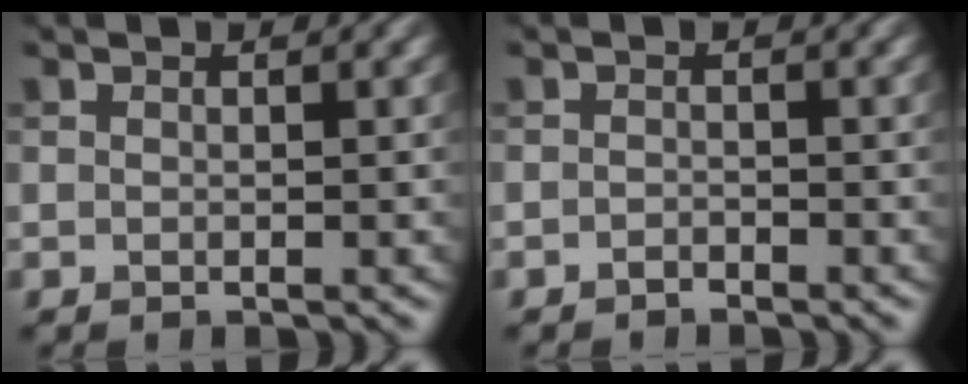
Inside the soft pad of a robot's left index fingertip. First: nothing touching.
{"total": 0.7, "force": [-0.6, 0.2, 0.2], "torque": [-0.002, 0.001, -0.014]}